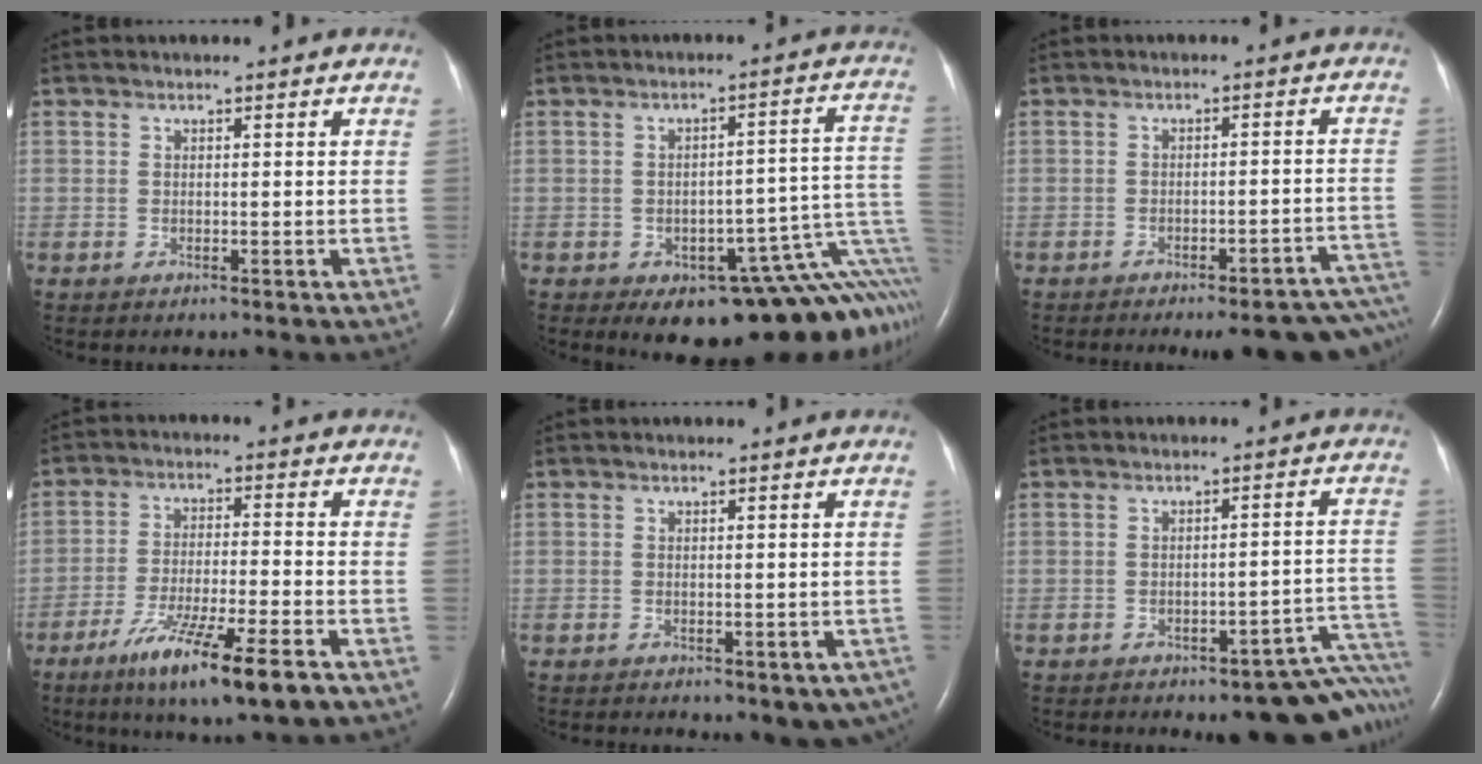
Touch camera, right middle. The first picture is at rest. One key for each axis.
{"total": 16.7, "fx": -11.7, "fy": 5.5, "fz": 10.5, "tx": -0.015, "ty": 0.059, "tz": -0.133}
{"total": 16.1, "fx": -14.6, "fy": 2.8, "fz": 6.2, "tx": -0.015, "ty": 0.022, "tz": -0.163}
{"total": 12.6, "fx": -7.7, "fy": 0.5, "fz": 10.0, "tx": -0.180, "ty": -0.033, "tz": -0.129}
{"total": 5.0, "fx": -3.4, "fy": 2.3, "fz": 2.9, "tx": -0.021, "ty": 0.004, "tz": -0.041}
{"total": 12.1, "fx": -10.6, "fy": 2.4, "fz": 5.3, "tx": 0.003, "ty": 0.038, "tz": -0.120}